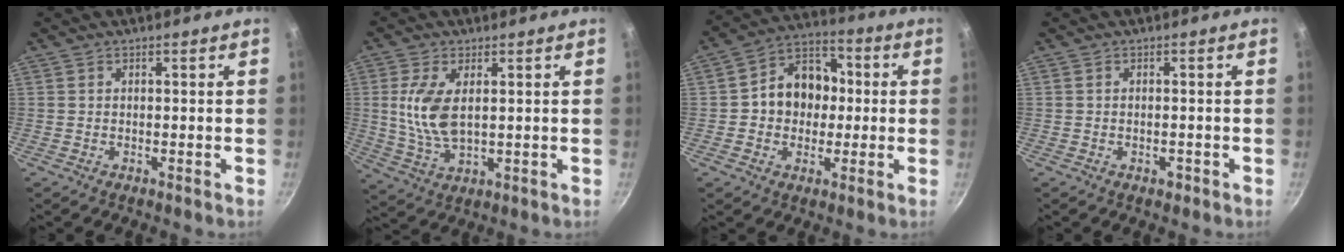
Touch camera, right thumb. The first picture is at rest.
{"total": 9.3, "force": [1.5, 4.6, 7.9], "torque": [-0.161, -0.009, 0.035]}
{"total": 12.2, "force": [0.2, 9.9, 7.1], "torque": [-0.065, 0.025, -0.015]}
{"total": 1.4, "force": [-0.7, 0.8, 0.9], "torque": [-0.014, 0.004, -0.008]}